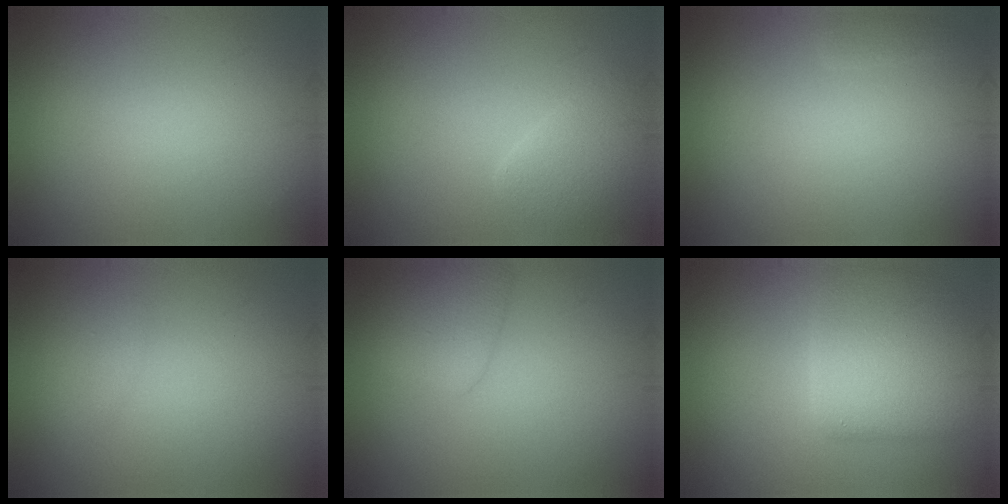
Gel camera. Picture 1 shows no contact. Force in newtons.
{"total": 2.5, "press": 2.5, "slide": 0.1}
{"total": 0.7, "press": 0.7, "slide": 0.0}
{"total": 0.6, "press": 0.6, "slide": 0.0}
{"total": 2.7, "press": 2.7, "slide": 0.2}
{"total": 5.5, "press": 5.5, "slide": 0.3}